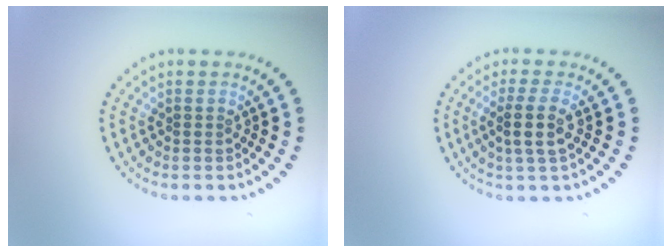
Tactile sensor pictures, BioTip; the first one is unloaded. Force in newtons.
{"total": 2.6, "press": 2.1, "slide": 1.5}